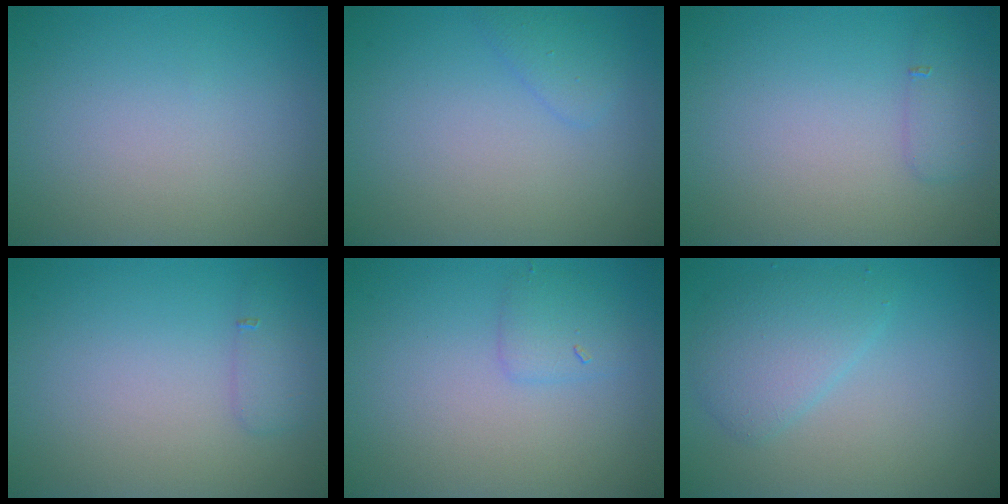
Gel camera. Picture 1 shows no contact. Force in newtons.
{"total": 1.3, "press": 1.3, "slide": 0.0}
{"total": 1.4, "press": 1.4, "slide": 0.0}
{"total": 1.4, "press": 1.4, "slide": 0.0}
{"total": 1.5, "press": 1.5, "slide": 0.1}
{"total": 3.0, "press": 3.0, "slide": 0.2}